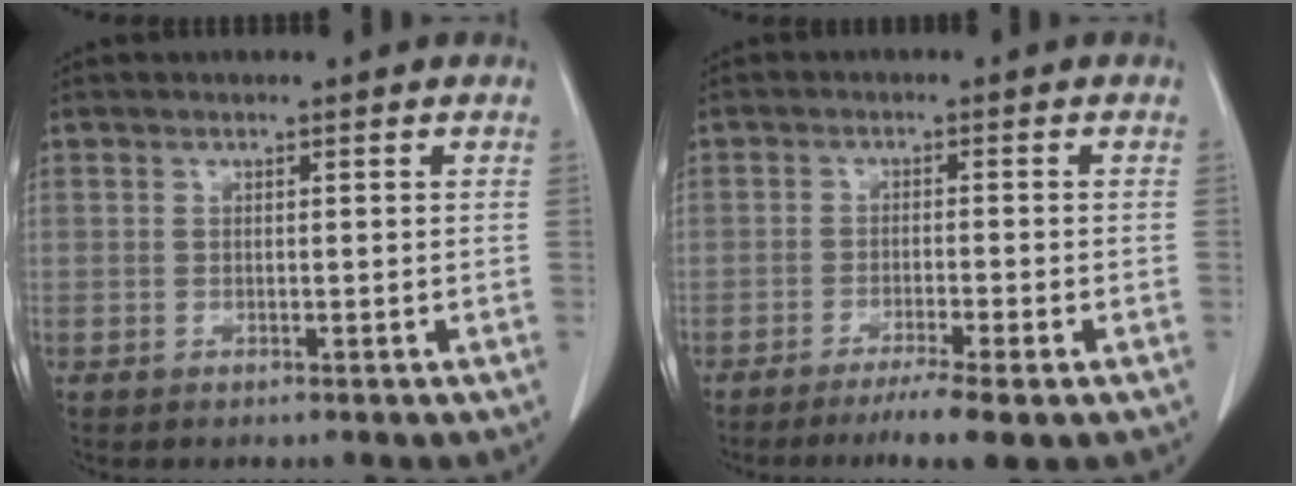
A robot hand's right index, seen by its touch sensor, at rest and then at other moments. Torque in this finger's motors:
{"motor_torque": [0.47, -0.55, 0.07, 0.05]}